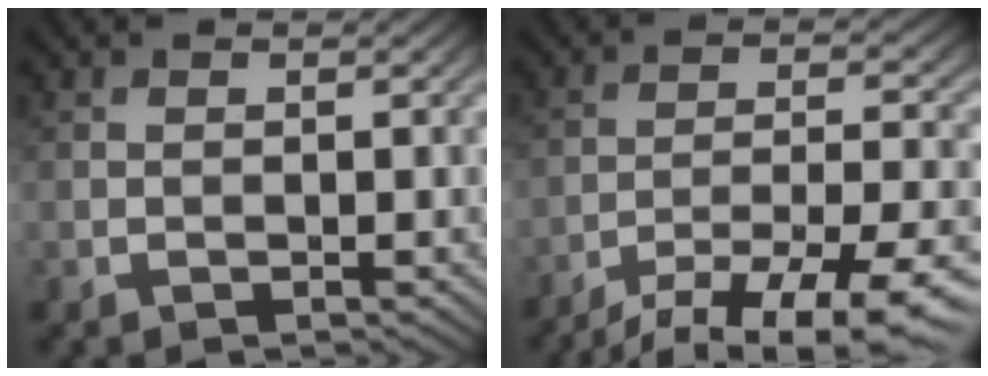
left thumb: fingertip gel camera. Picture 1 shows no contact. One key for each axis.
{"total": 12.7, "fx": -9.9, "fy": 2.8, "fz": 7.5, "tx": -0.138, "ty": -0.014, "tz": -0.140}